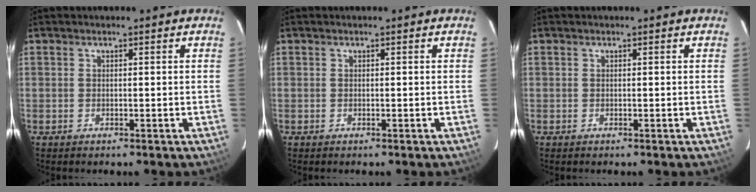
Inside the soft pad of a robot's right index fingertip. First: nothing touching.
{"total": 0.0}
{"total": 0.0}